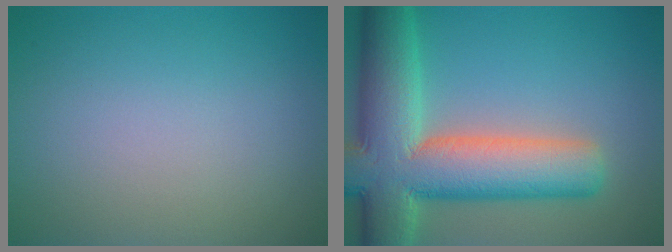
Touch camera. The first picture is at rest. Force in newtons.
{"total": 12.9, "press": 12.8, "slide": 0.8}